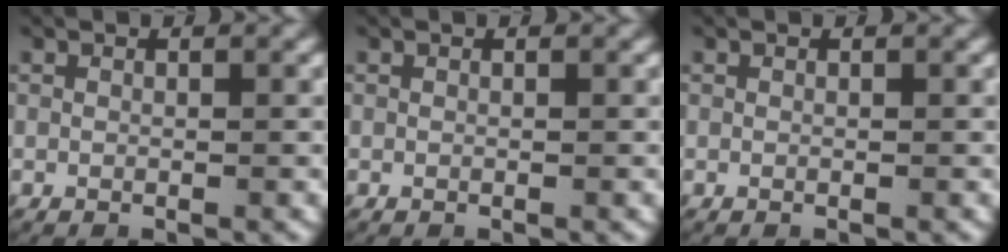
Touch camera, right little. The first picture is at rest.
{"total": 0.0}
{"total": 0.0}